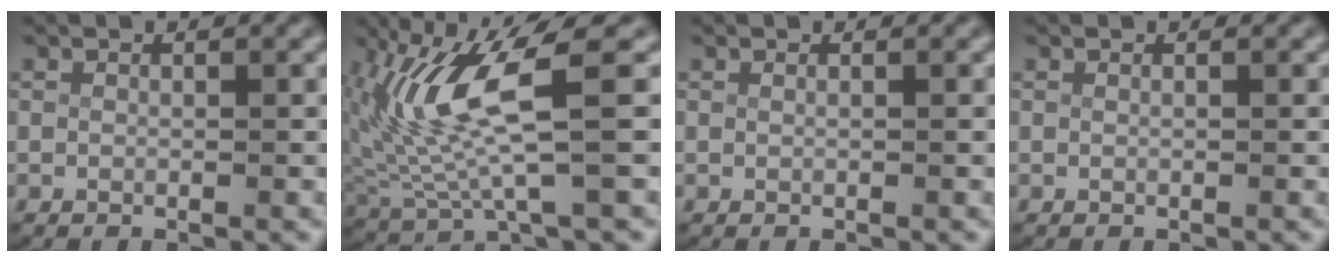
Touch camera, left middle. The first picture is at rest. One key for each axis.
{"total": 7.3, "fx": 0.7, "fy": 2.6, "fz": 6.8, "tx": -0.146, "ty": -0.002, "tz": 0.020}
{"total": 0.0}
{"total": 0.0}